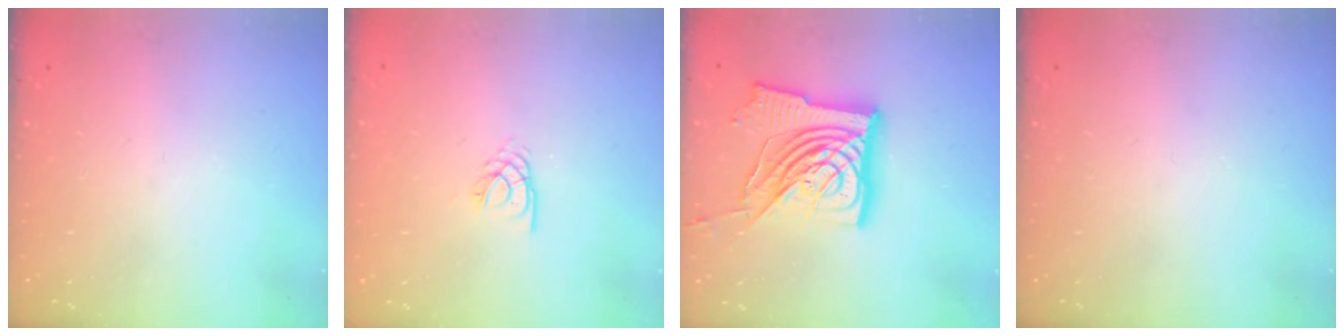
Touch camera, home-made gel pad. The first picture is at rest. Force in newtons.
{"total": 2.8, "press": 2.7, "slide": 0.3}
{"total": 26.7, "press": 26.5, "slide": 3.2}
{"total": 0.0}